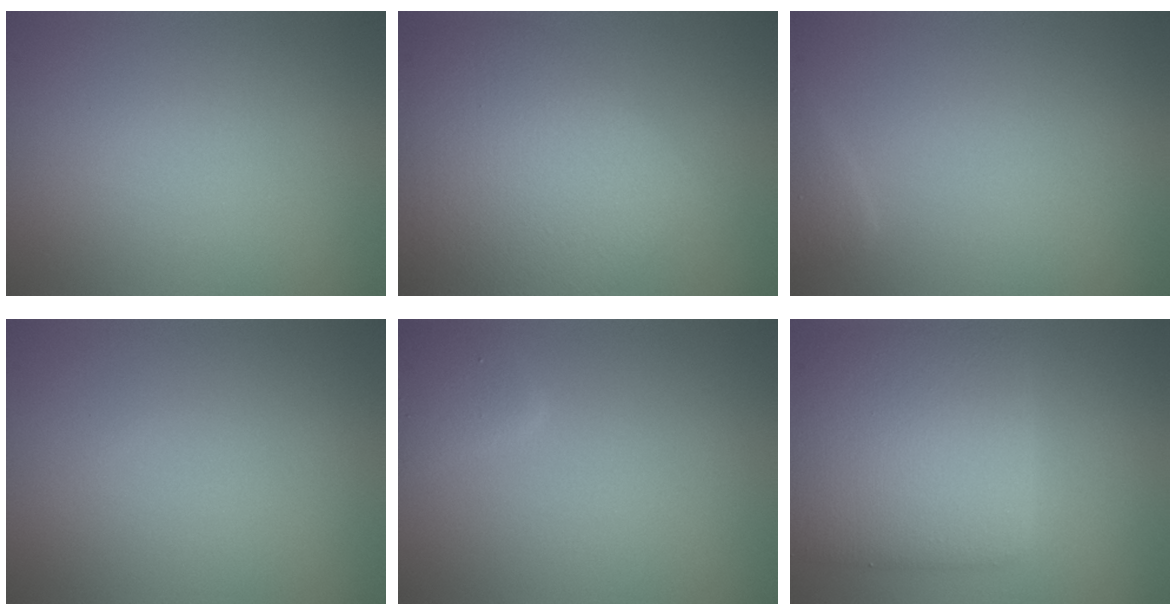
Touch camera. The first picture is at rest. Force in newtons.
{"total": 9.7, "press": 9.7, "slide": 0.4}
{"total": 1.1, "press": 1.1, "slide": 0.1}
{"total": 0.0}
{"total": 1.9, "press": 1.9, "slide": 0.2}
{"total": 7.8, "press": 7.8, "slide": 0.2}